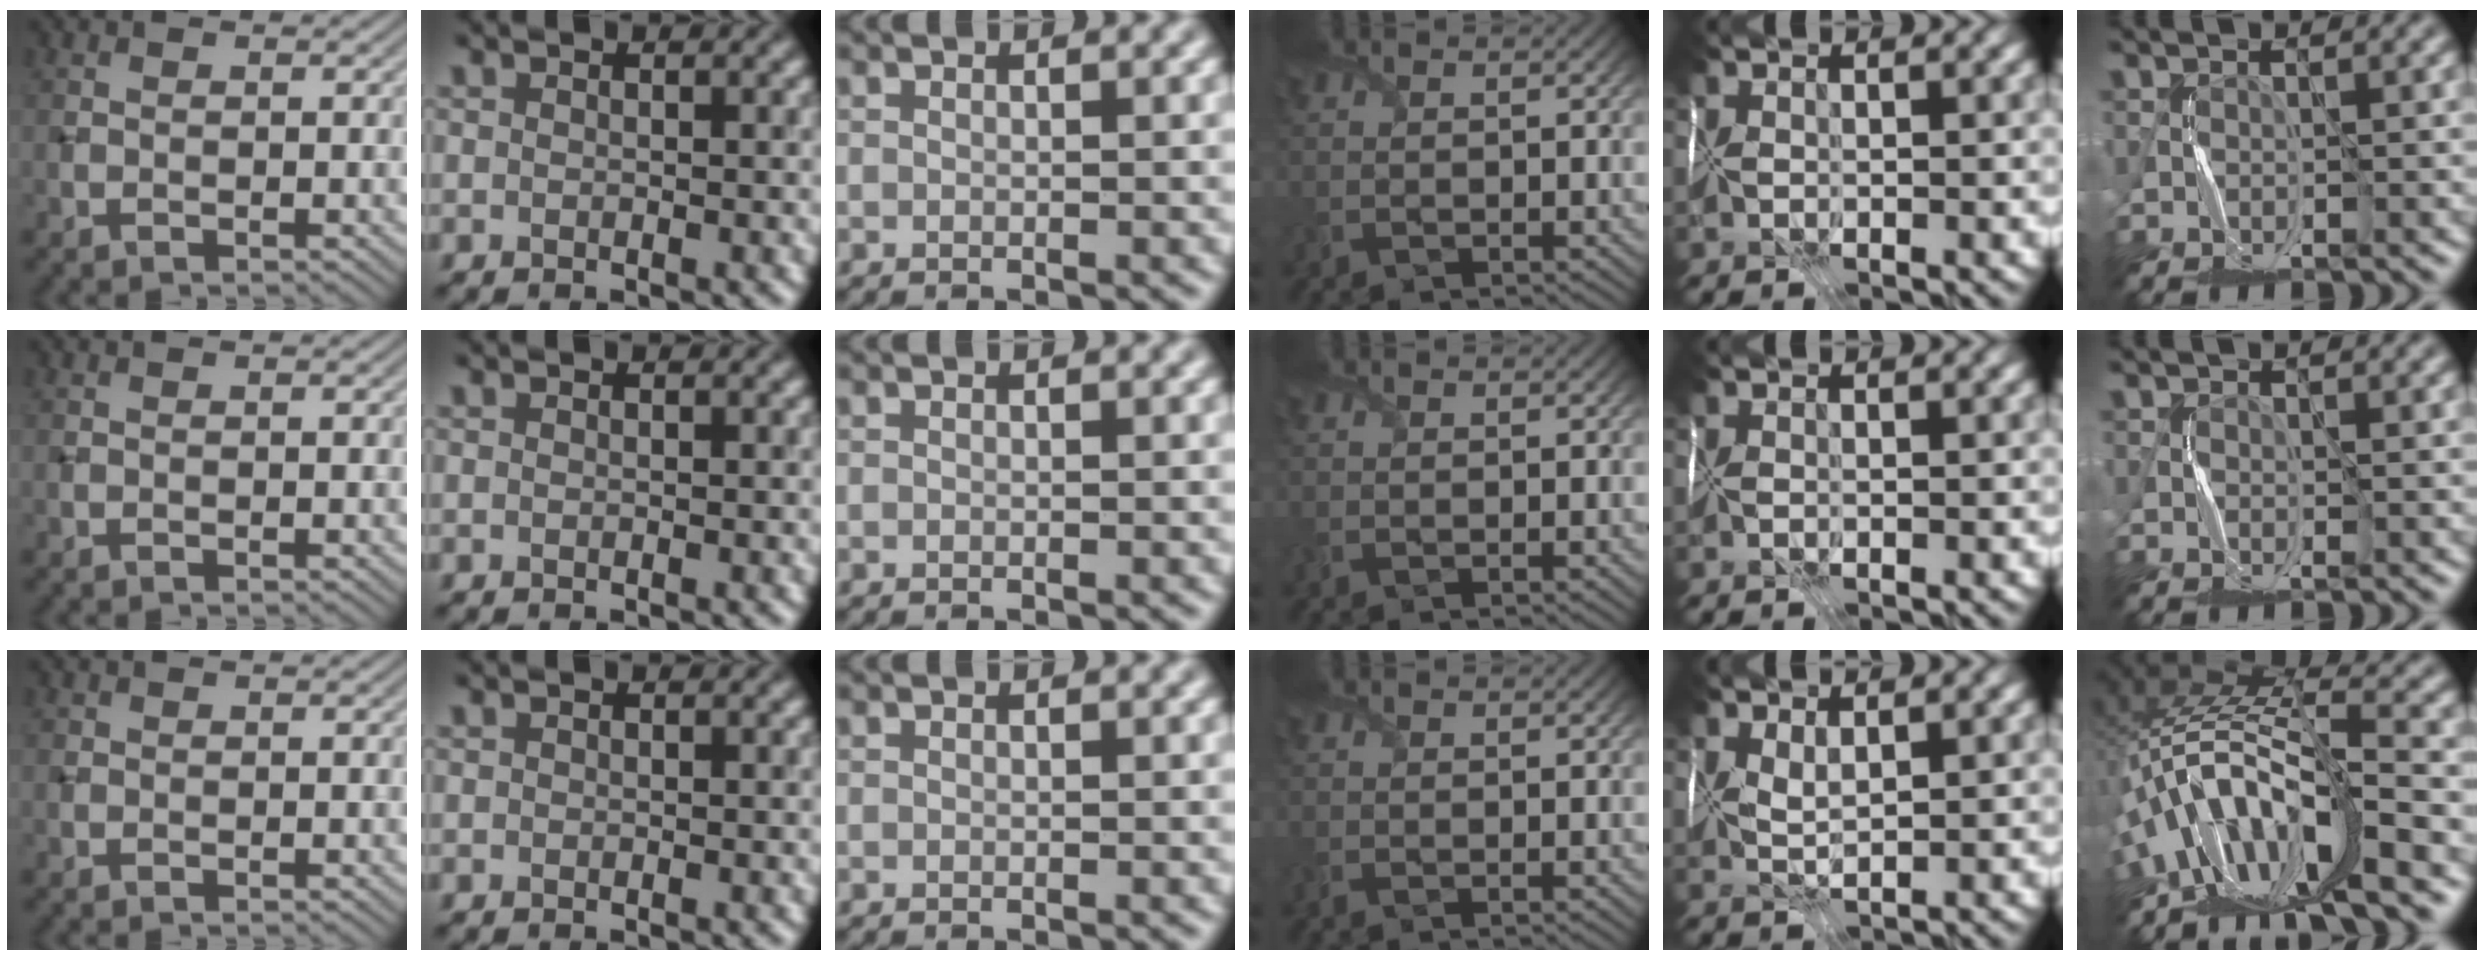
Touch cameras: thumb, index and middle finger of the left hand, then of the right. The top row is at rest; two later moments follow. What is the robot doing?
{"motion": "fold", "object": "wrapping paper"}